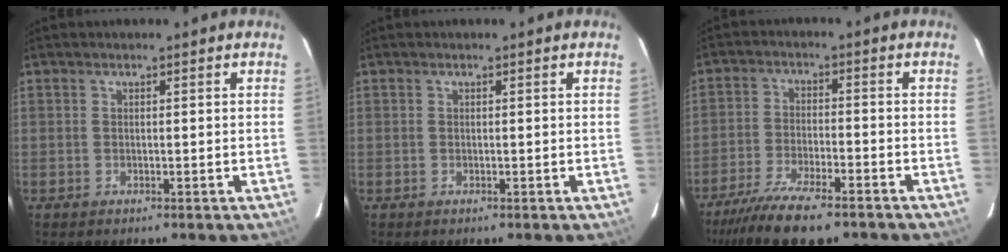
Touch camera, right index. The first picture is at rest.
{"total": 0.0}
{"total": 13.8, "force": [-10.8, 3.3, 7.9], "torque": [-0.178, -0.035, -0.188]}